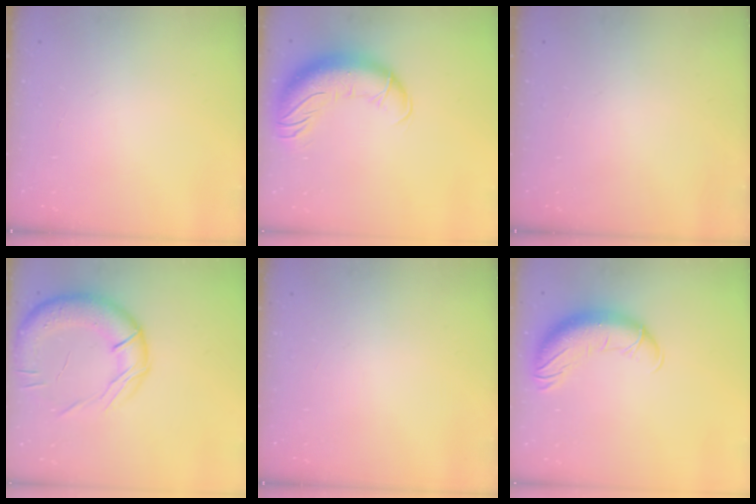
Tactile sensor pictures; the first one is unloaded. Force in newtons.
{"total": 16.7, "press": 16.2, "slide": 4.0}
{"total": 0.0}
{"total": 19.3, "press": 19.1, "slide": 2.8}
{"total": 0.0}
{"total": 14.8, "press": 14.3, "slide": 3.6}